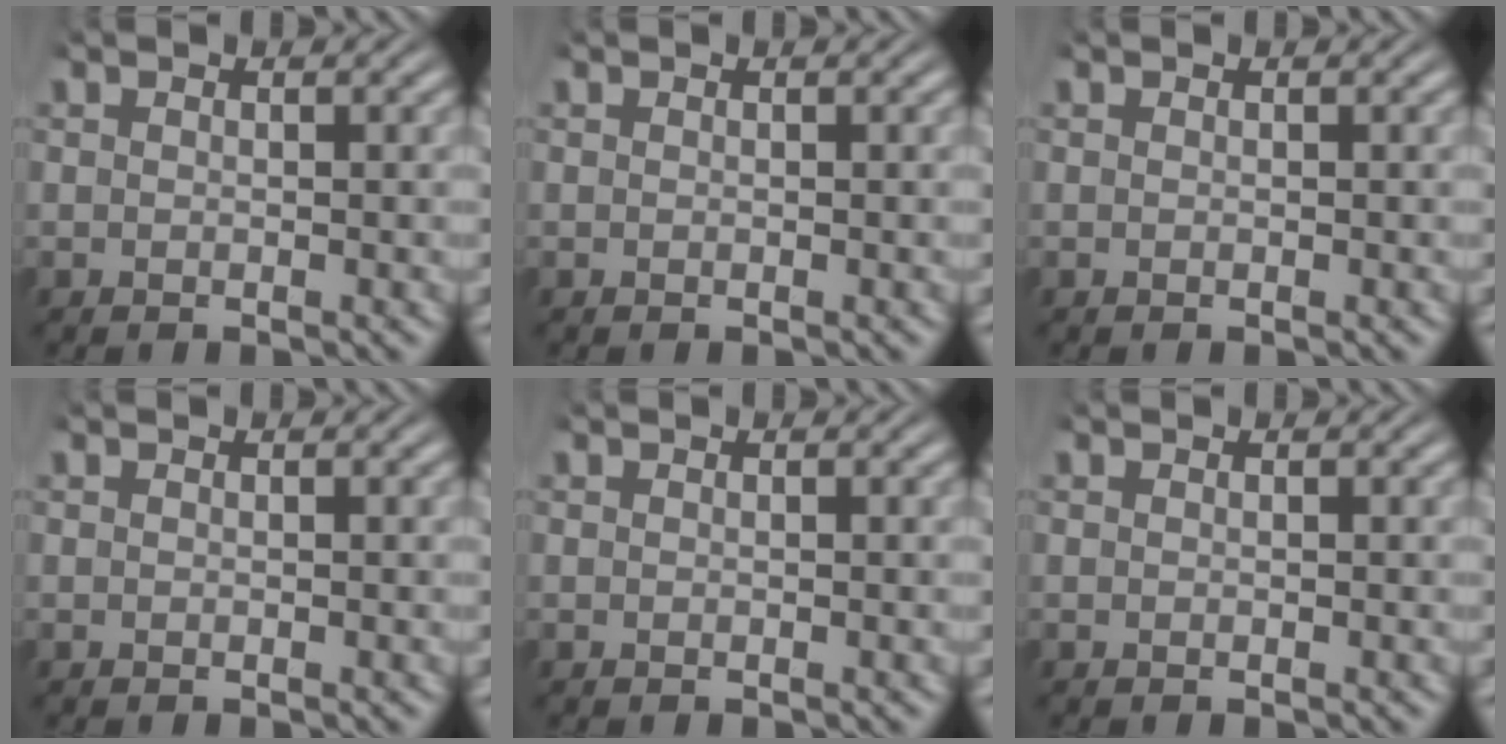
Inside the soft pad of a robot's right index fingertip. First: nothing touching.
{"total": 0.0}
{"total": 0.0}
{"total": 0.0}
{"total": 0.0}
{"total": 0.0}